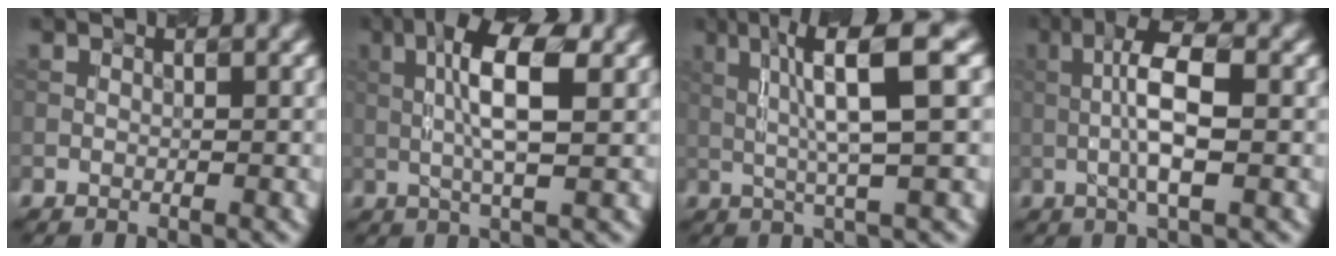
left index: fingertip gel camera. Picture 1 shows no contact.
{"total": 6.5, "force": [1.1, 1.8, 6.2], "torque": [-0.114, 0.008, 0.016]}
{"total": 6.8, "force": [1.6, 0.6, 6.6], "torque": [-0.117, 0.013, 0.031]}
{"total": 5.4, "force": [-0.1, 1.3, 5.3], "torque": [-0.099, 0.011, -0.010]}